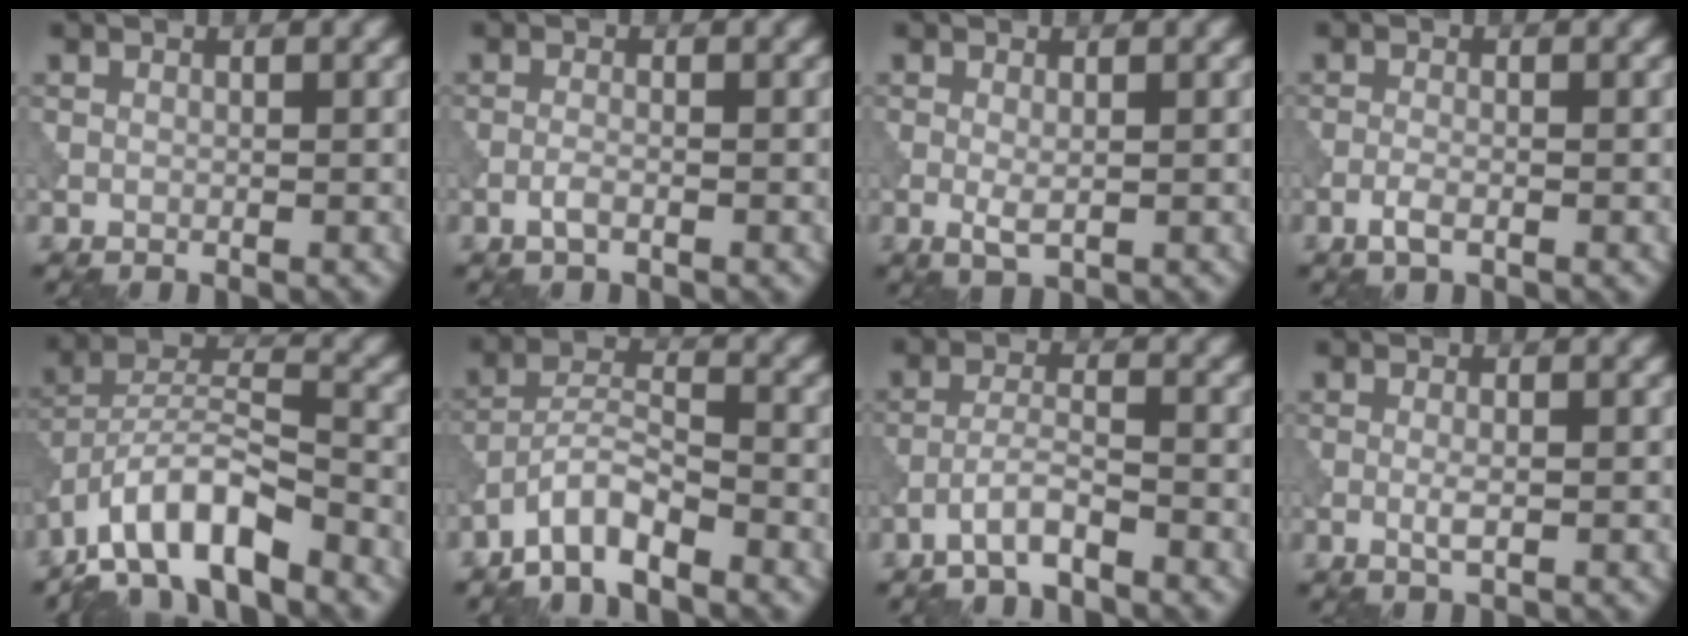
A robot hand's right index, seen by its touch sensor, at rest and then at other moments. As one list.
[{"total": 1.1, "force": [-0.7, 0.3, 0.8], "torque": [-0.020, 0.002, -0.017]}, {"total": 1.5, "force": [-0.2, 0.5, 1.4], "torque": [-0.029, -0.005, -0.003]}, {"total": 1.5, "force": [-0.8, 0.5, 1.1], "torque": [-0.027, -0.001, -0.021]}, {"total": 8.5, "force": [-6.2, 2.7, 5.2], "torque": [-0.081, 0.009, -0.124]}, {"total": 4.2, "force": [-3.4, 1.0, 2.3], "torque": [-0.042, 0.008, -0.074]}, {"total": 2.7, "force": [-2.1, 0.4, 1.7], "torque": [-0.032, 0.011, -0.047]}, {"total": 1.3, "force": [-0.3, 0.3, 1.3], "torque": [-0.027, -0.002, -0.008]}]